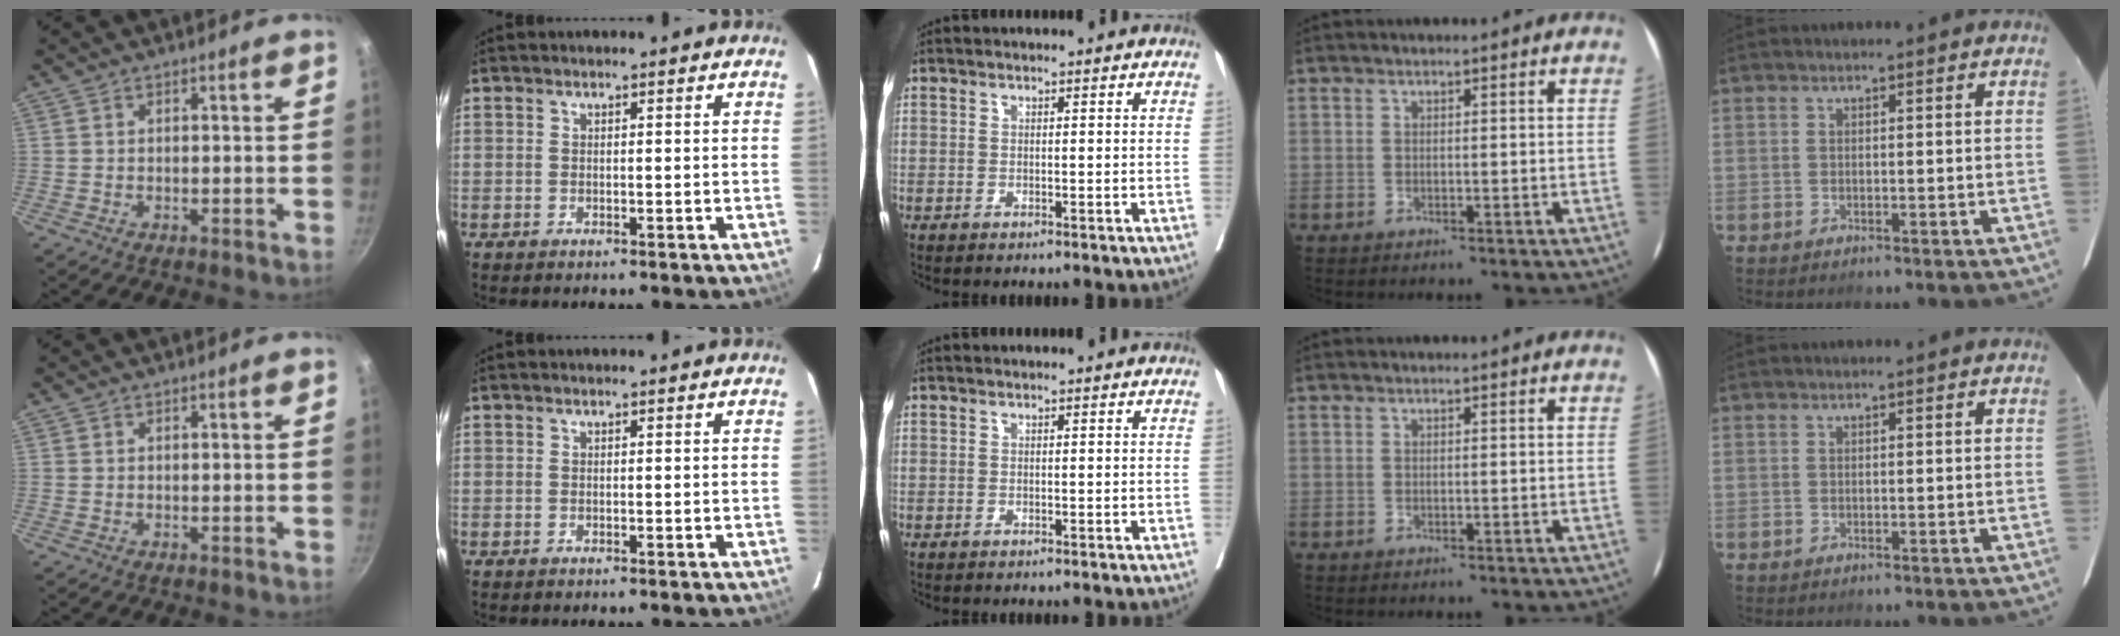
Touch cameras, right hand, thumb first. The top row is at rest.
{}